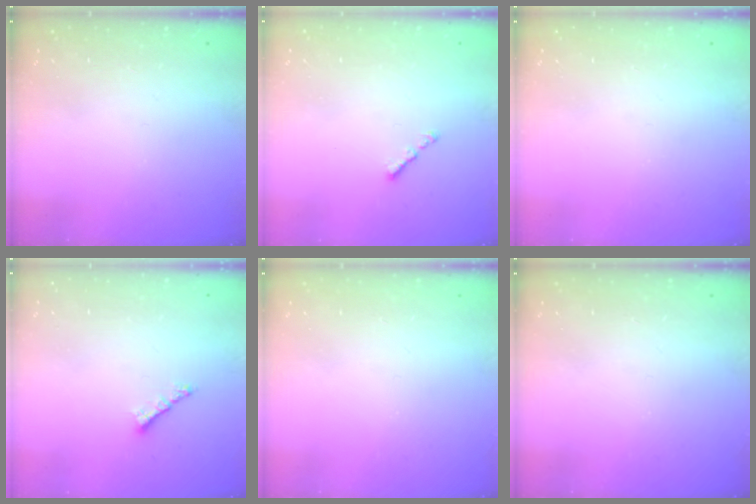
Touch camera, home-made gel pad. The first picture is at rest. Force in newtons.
{"total": 1.0, "press": 0.9, "slide": 0.5}
{"total": 0.0}
{"total": 0.8, "press": 0.7, "slide": 0.4}
{"total": 0.0}
{"total": 0.0}